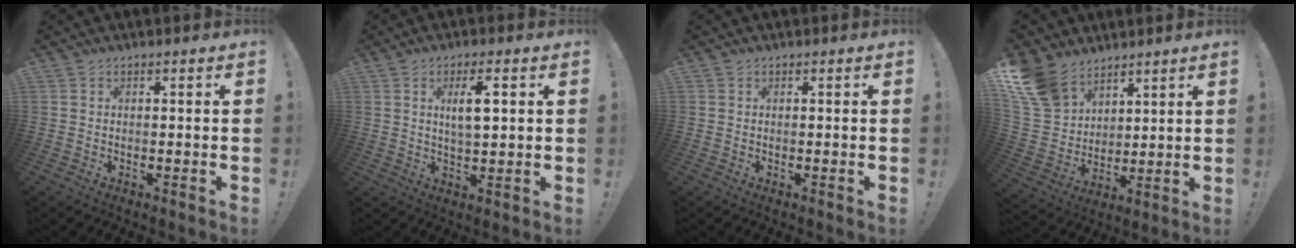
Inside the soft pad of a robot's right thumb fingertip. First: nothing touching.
{"total": 6.8, "force": [2.0, 2.4, 6.1], "torque": [-0.103, -0.001, 0.030]}
{"total": 0.0}
{"total": 14.2, "force": [9.9, 8.9, 5.2], "torque": [-0.107, -0.064, 0.197]}